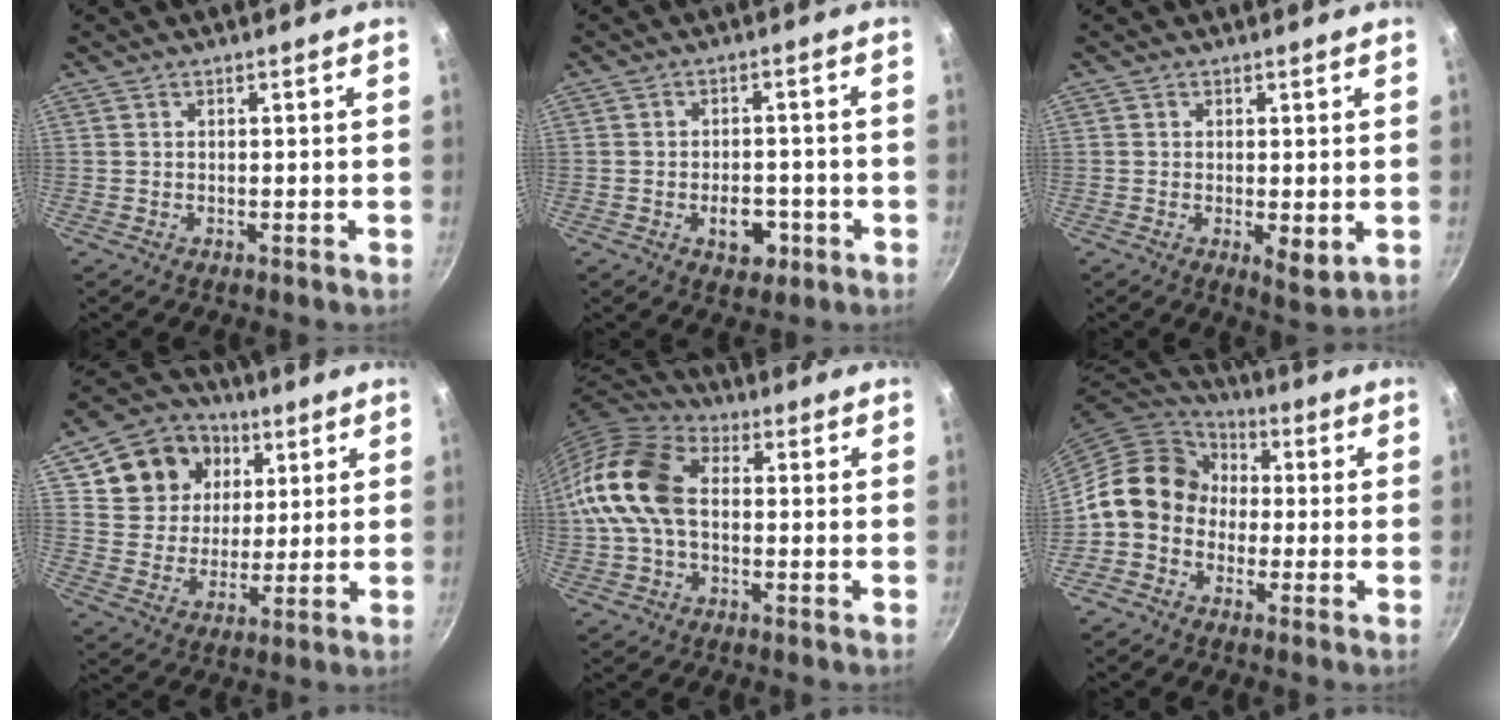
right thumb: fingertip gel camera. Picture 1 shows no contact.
{"total": 5.9, "force": [-2.2, 3.9, 3.9], "torque": [-0.032, 0.013, -0.029]}
{"total": 4.0, "force": [-0.3, 1.8, 3.6], "torque": [-0.054, -0.015, -0.002]}
{"total": 15.0, "force": [5.6, 12.5, 6.1], "torque": [-0.086, 0.001, 0.096]}
{"total": 15.0, "force": [0.1, 10.1, 11.1], "torque": [-0.199, 0.035, -0.017]}
{"total": 12.4, "force": [-0.9, 10.5, 6.5], "torque": [-0.070, 0.037, -0.038]}